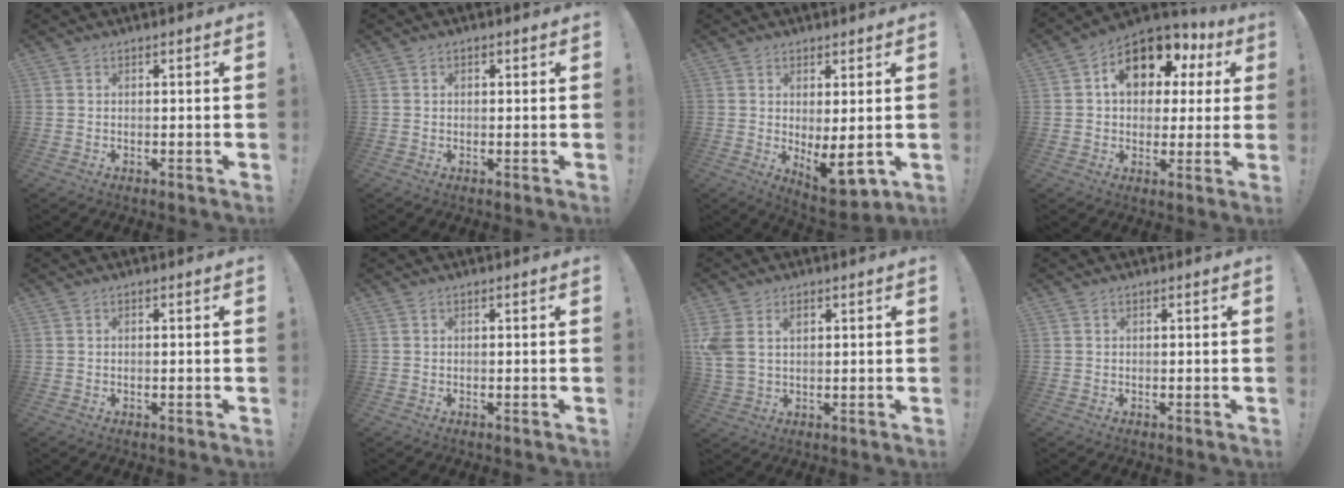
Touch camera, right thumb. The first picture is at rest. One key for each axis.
{"total": 0.7, "fx": 0.3, "fy": 0.6, "fz": 0.2, "tx": 0.004, "ty": -0.001, "tz": 0.003}
{"total": 7.3, "fx": 0.1, "fy": 2.5, "fz": 6.9, "tx": -0.088, "ty": -0.034, "tz": 0.006}
{"total": 14.5, "fx": 5.8, "fy": 9.5, "fz": 9.2, "tx": -0.133, "ty": -0.026, "tz": 0.101}
{"total": 0.0}
{"total": 0.0}
{"total": 5.8, "fx": 2.0, "fy": 4.2, "fz": 3.5, "tx": -0.069, "ty": -0.006, "tz": 0.037}
{"total": 0.0}